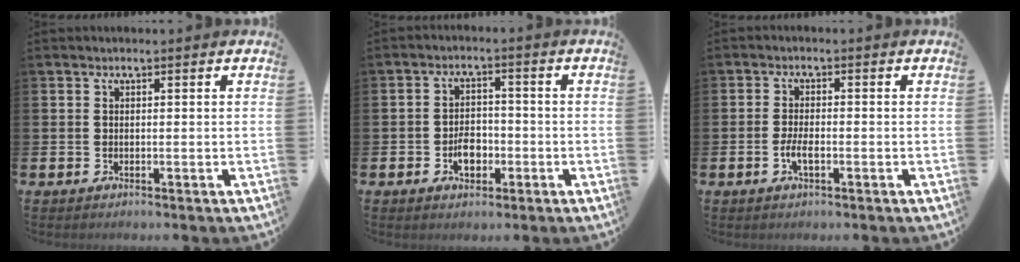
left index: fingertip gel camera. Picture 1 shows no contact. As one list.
[{"total": 3.8, "force": [-1.3, 2.5, 2.6], "torque": [-0.036, 0.001, -0.027]}, {"total": 2.6, "force": [-0.9, 0.9, 2.2], "torque": [-0.037, 0.000, -0.017]}]